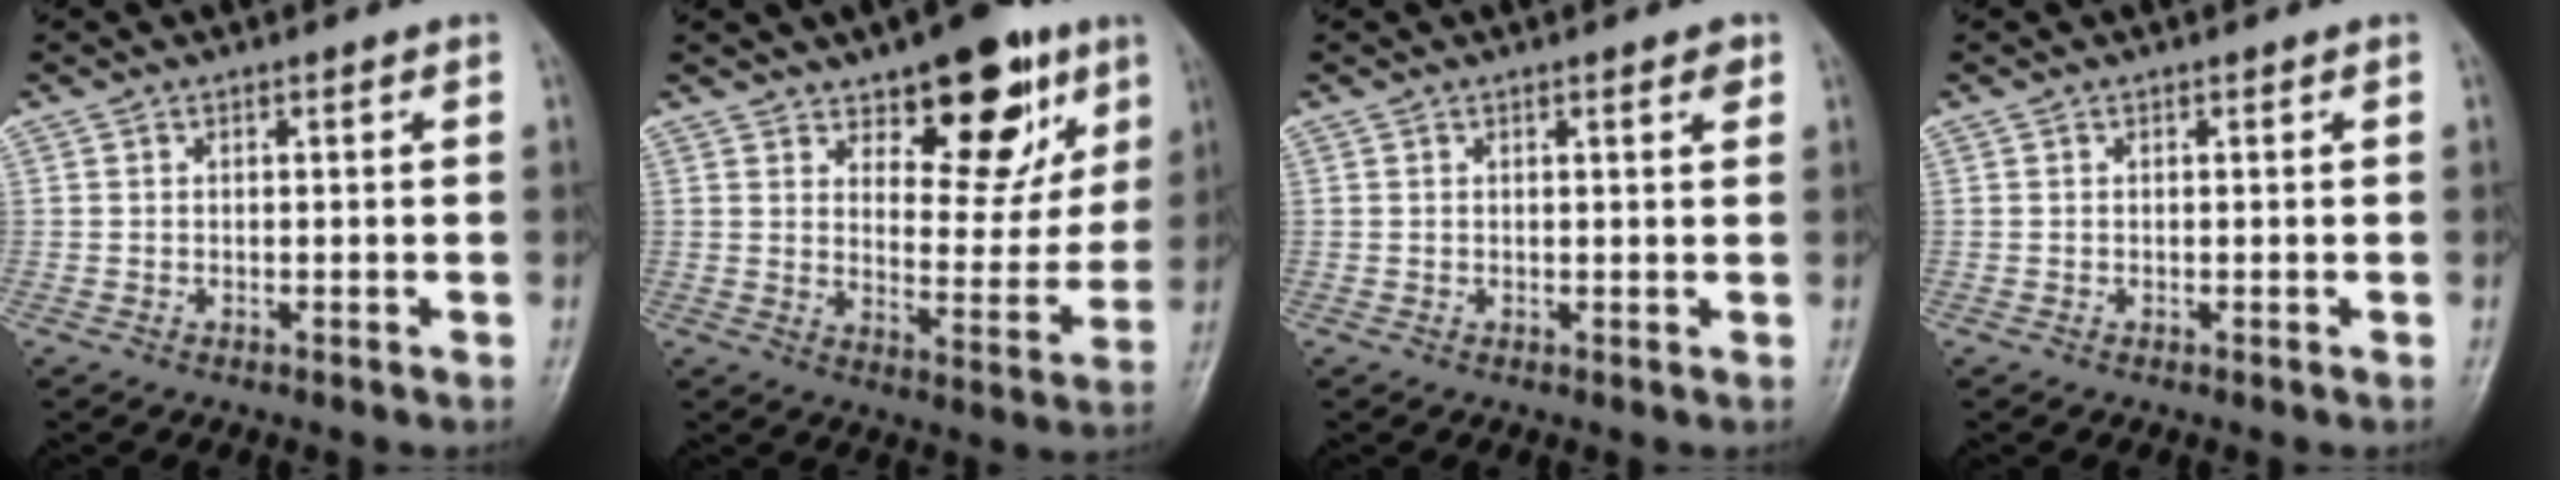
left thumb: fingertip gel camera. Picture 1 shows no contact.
{"total": 15.8, "force": [9.0, 7.5, 10.6], "torque": [-0.086, -0.049, 0.131]}
{"total": 1.7, "force": [1.0, 0.4, 1.3], "torque": [-0.015, -0.003, 0.011]}
{"total": 0.0}